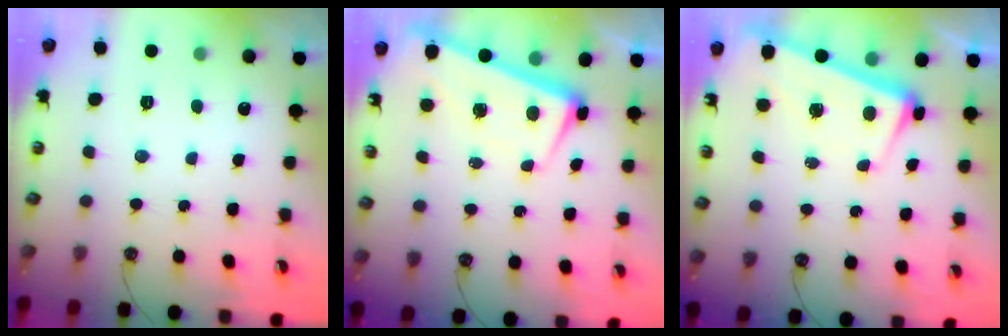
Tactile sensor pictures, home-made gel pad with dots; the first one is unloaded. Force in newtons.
{"total": 1.5, "press": 0.5, "slide": 1.4}
{"total": 3.3, "press": 3.2, "slide": 1.0}